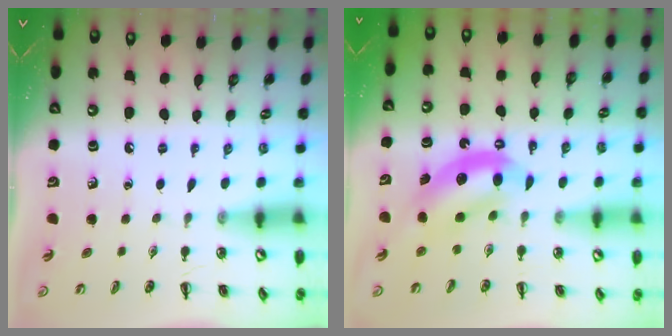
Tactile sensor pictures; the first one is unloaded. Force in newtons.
{"total": 6.8, "press": 6.7, "slide": 1.1}